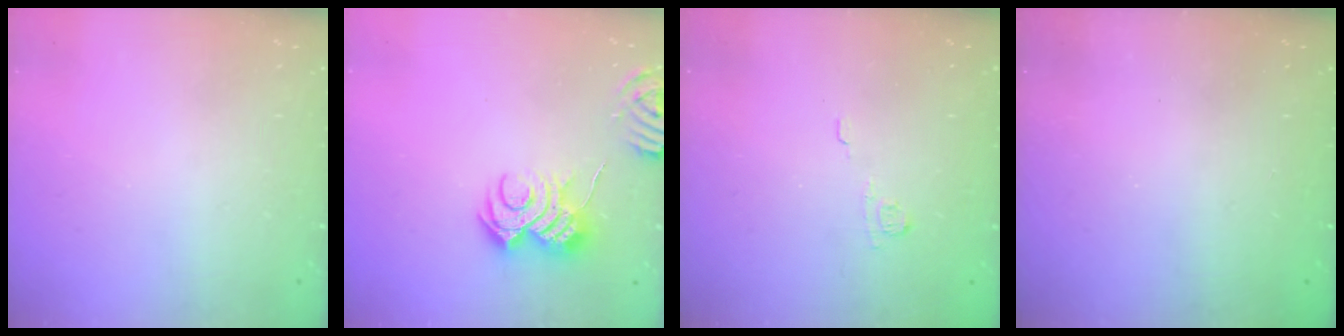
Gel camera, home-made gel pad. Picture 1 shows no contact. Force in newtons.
{"total": 9.0, "press": 9.0, "slide": 1.0}
{"total": 3.8, "press": 3.6, "slide": 1.1}
{"total": 2.6, "press": 2.4, "slide": 0.8}